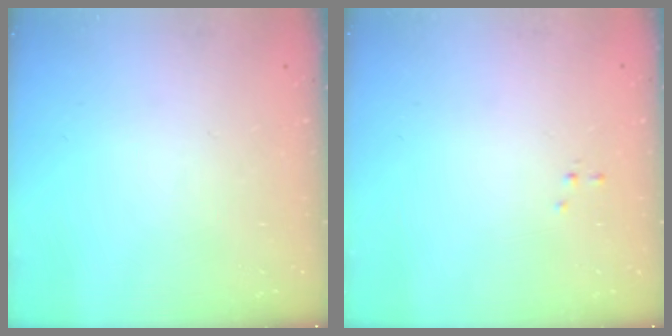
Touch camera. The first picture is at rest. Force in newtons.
{"total": 0.0}